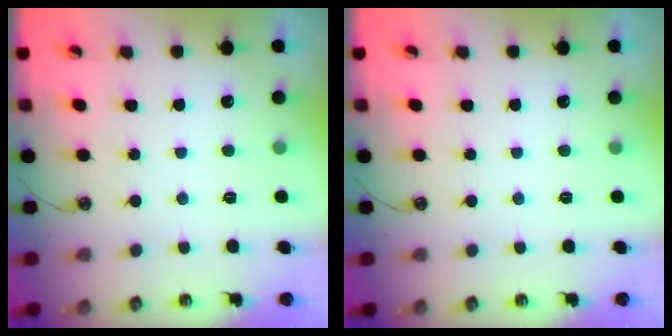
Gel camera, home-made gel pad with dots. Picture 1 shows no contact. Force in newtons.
{"total": 0.0}